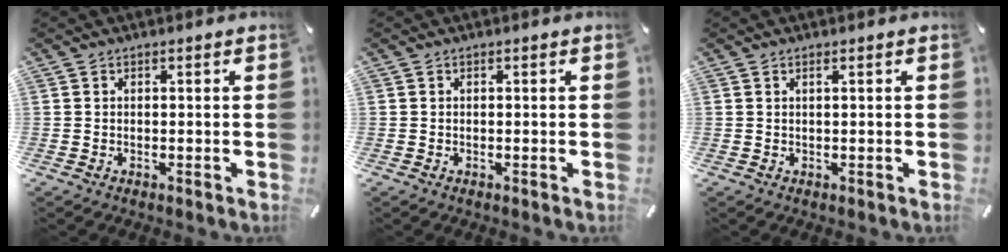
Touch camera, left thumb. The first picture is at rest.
{"total": 0.0}
{"total": 0.7, "force": [0.3, 0.0, 0.7], "torque": [-0.011, 0.001, 0.004]}